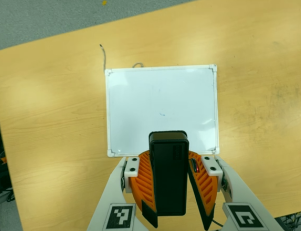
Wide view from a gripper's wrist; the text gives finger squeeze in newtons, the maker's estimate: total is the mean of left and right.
{"total": 9.5, "left": 9.3, "right": 9.7}